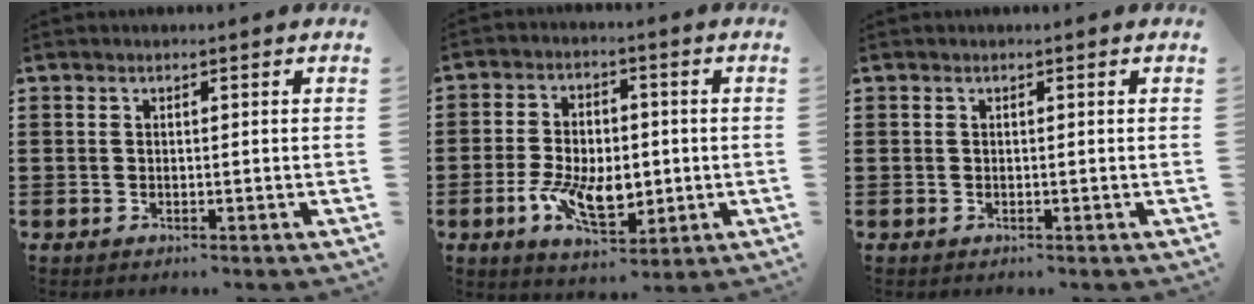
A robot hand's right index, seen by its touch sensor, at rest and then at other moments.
{"total": 9.5, "force": [-2.1, 5.5, 7.5], "torque": [-0.153, 0.002, -0.040]}
{"total": 0.0}